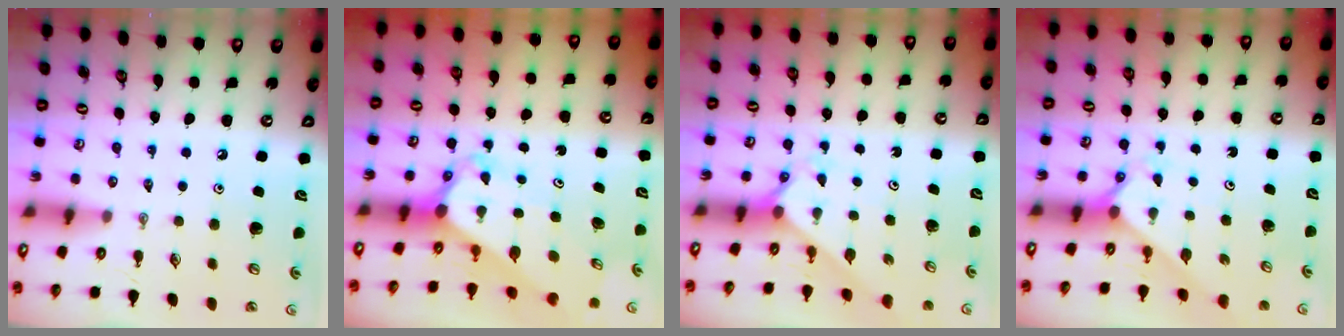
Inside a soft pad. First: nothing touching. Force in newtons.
{"total": 3.9, "press": 3.9, "slide": 0.3}
{"total": 2.1, "press": 2.1, "slide": 0.2}
{"total": 2.1, "press": 2.1, "slide": 0.2}